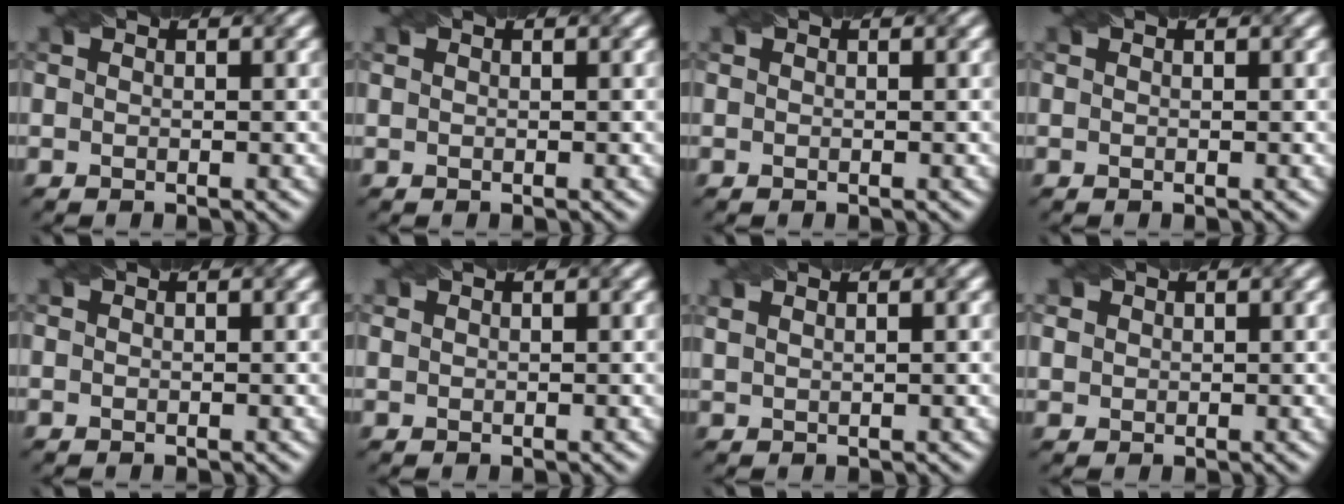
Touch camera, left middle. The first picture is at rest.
{"total": 0.0}
{"total": 0.0}
{"total": 0.0}
{"total": 0.0}
{"total": 0.5, "force": [0.4, 0.3, 0.1], "torque": [-0.002, -0.001, 0.011]}
{"total": 2.4, "force": [1.4, 1.1, 1.6], "torque": [-0.015, 0.004, 0.006]}
{"total": 1.5, "force": [0.8, 1.3, 0.3], "torque": [-0.010, -0.002, 0.022]}